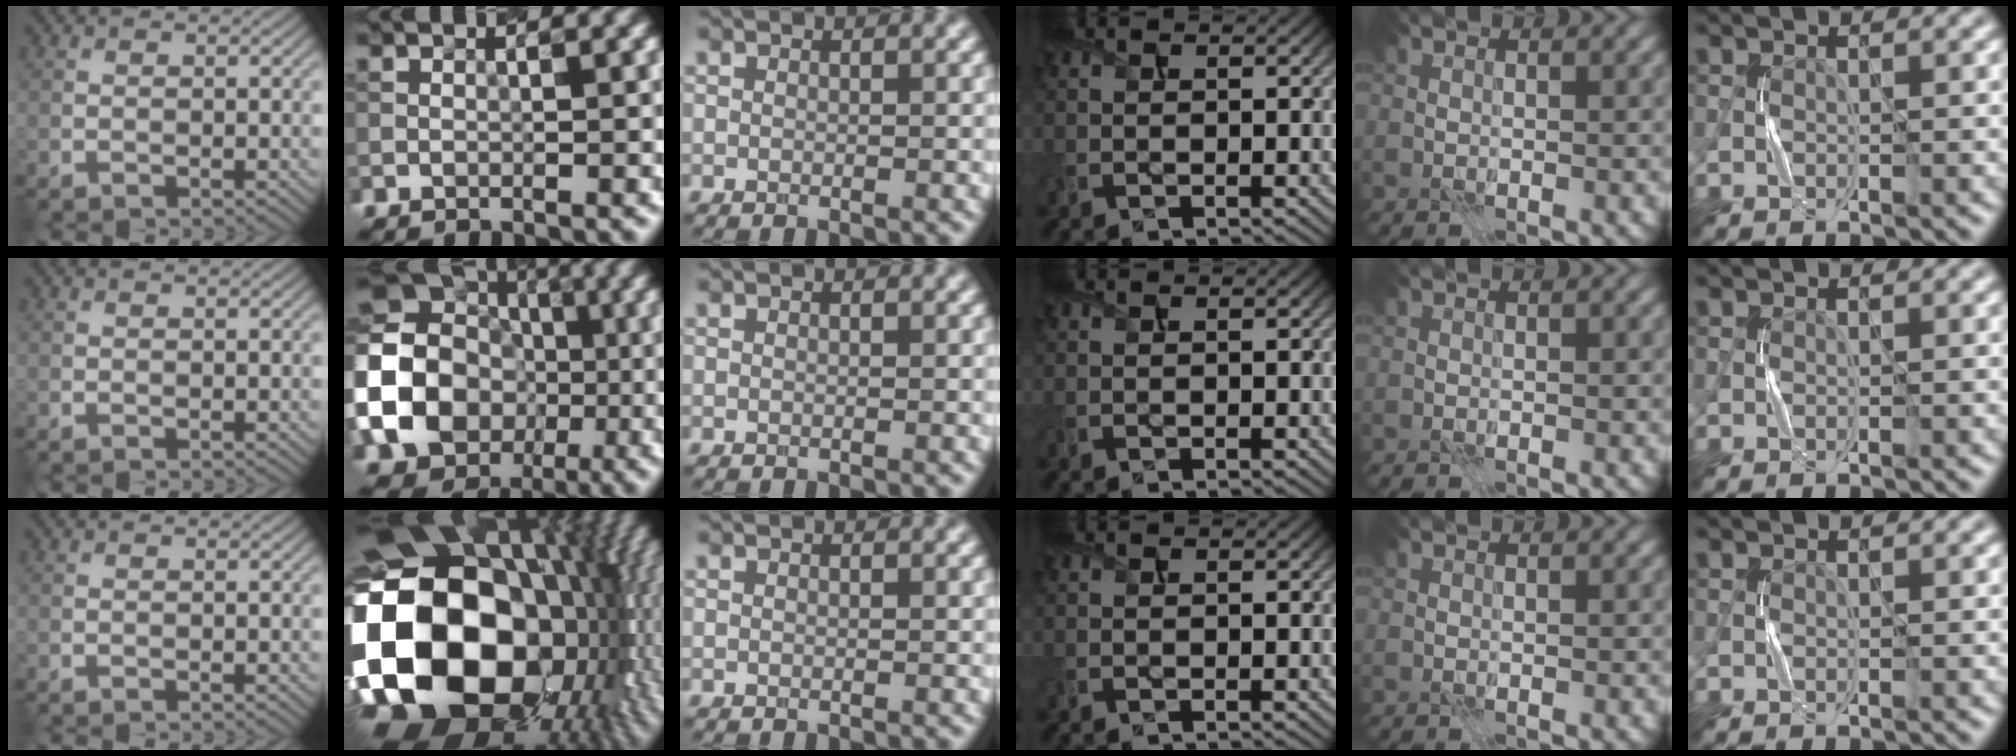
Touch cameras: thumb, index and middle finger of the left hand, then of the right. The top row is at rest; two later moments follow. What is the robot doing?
{"motion": "press", "object": "sticker"}